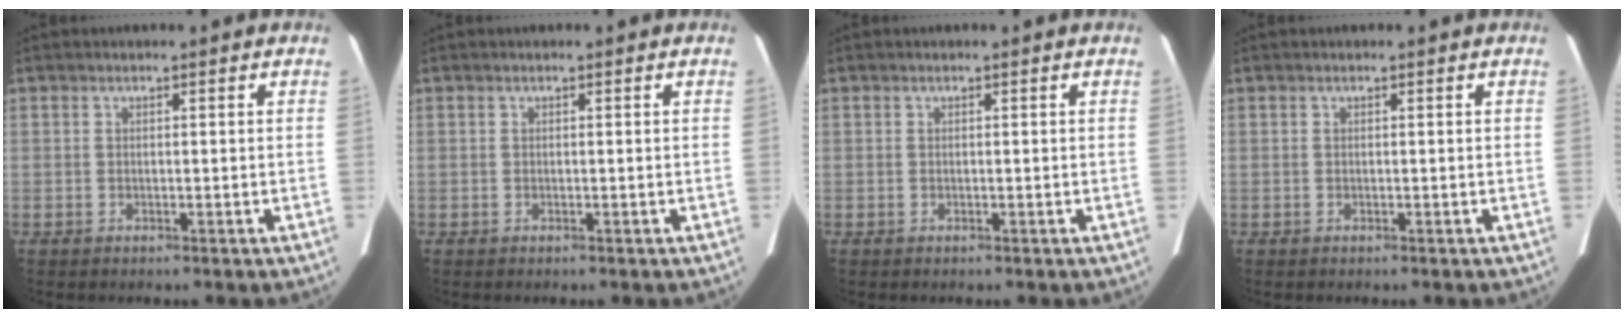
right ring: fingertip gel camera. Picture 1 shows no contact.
{"total": 0.0}
{"total": 0.0}
{"total": 0.0}